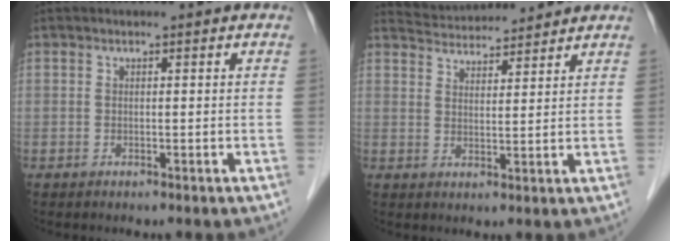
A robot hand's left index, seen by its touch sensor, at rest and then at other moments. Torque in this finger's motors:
{"motor_torque": [0.13, -0.33, -0.18, -0.05]}